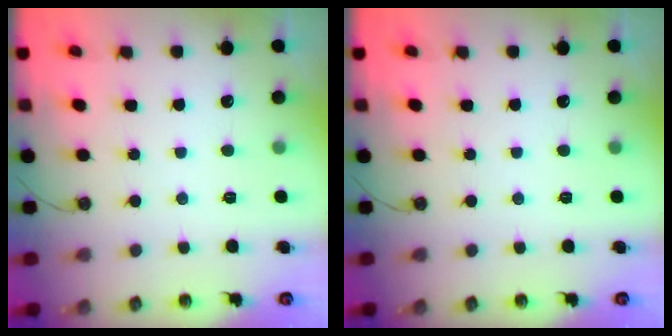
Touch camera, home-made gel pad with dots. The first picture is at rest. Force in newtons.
{"total": 0.0}